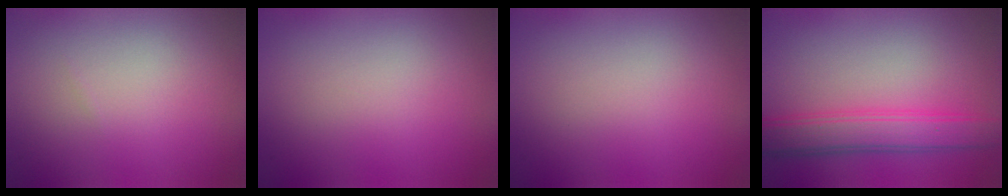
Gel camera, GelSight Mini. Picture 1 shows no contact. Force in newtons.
{"total": 0.0}
{"total": 0.0}
{"total": 4.5, "press": 4.5, "slide": 0.2}